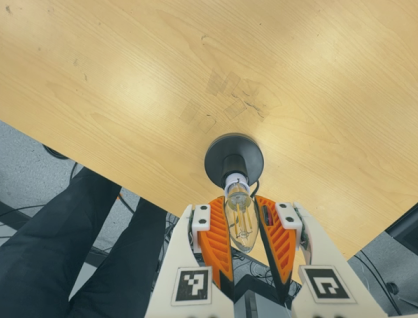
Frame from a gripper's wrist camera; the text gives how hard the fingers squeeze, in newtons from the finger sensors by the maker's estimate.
{"total": 11.7, "left": 11.4, "right": 11.9}